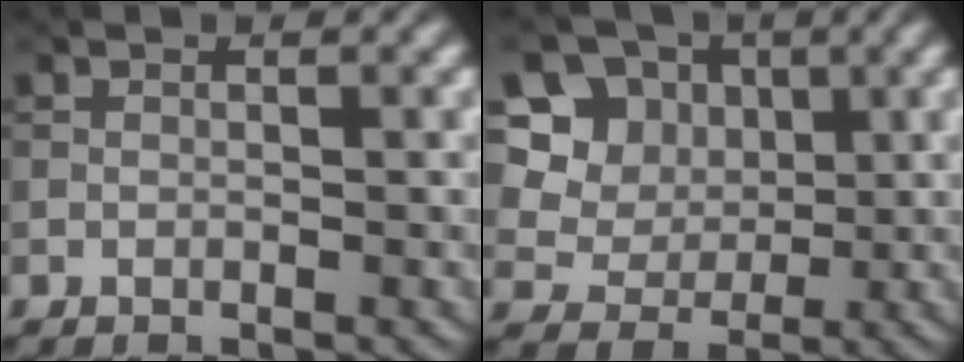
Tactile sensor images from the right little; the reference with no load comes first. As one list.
[{"total": 7.4, "force": [3.0, 6.4, 2.2], "torque": [-0.046, 0.008, 0.049]}]